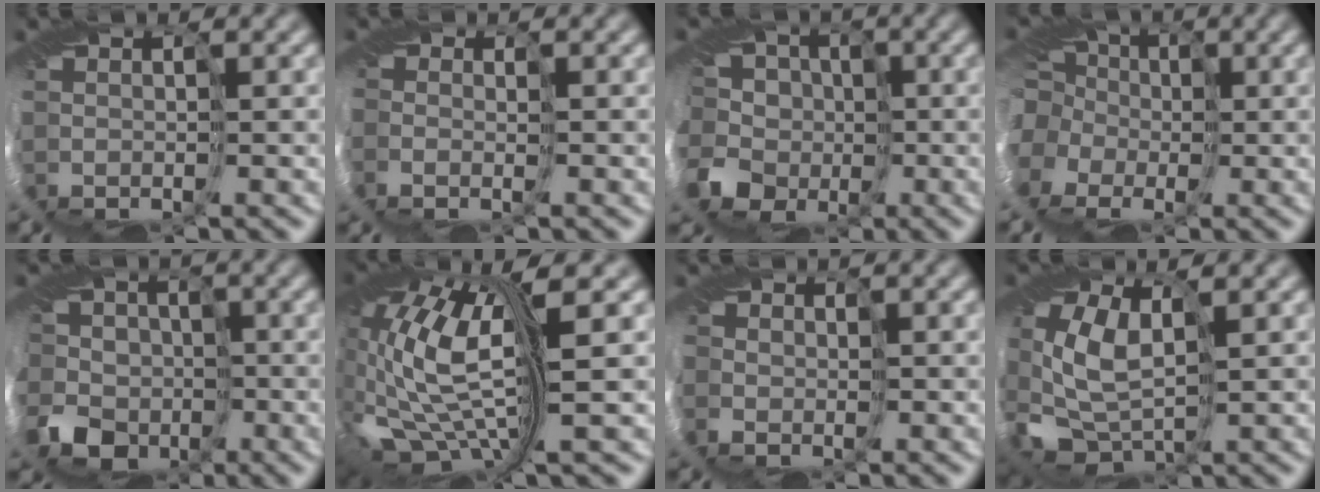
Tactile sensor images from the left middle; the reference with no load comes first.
{"total": 1.0, "force": [-0.9, 0.4, 0.0], "torque": [-0.001, -0.012, -0.023]}
{"total": 9.0, "force": [-1.3, 8.2, 3.5], "torque": [-0.089, 0.018, -0.069]}
{"total": 12.4, "force": [0.2, 10.7, 6.2], "torque": [-0.173, 0.021, -0.051]}
{"total": 9.8, "force": [-3.3, 8.7, 3.1], "torque": [-0.079, 0.001, -0.098]}
{"total": 12.4, "force": [1.1, 4.9, 11.4], "torque": [-0.261, -0.009, 0.027]}
{"total": 1.3, "force": [-0.2, 1.2, -0.3], "torque": [0.006, -0.006, -0.009]}
{"total": 5.5, "force": [0.1, 2.9, 4.6], "torque": [-0.112, 0.000, -0.007]}